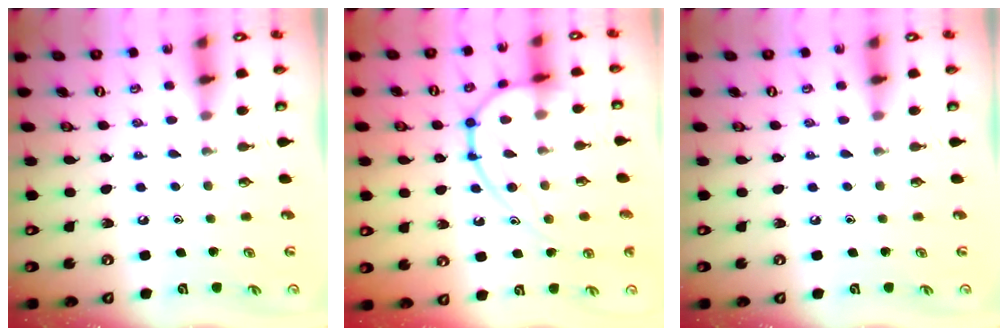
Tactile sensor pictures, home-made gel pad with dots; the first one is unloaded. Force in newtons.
{"total": 13.2, "press": 13.2, "slide": 0.3}
{"total": 0.0}